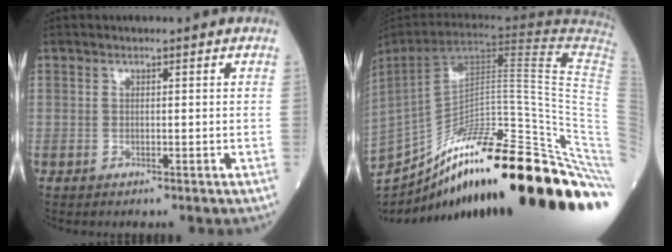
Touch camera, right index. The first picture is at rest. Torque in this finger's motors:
{"motor_torque": [-0.53, -1.61, 0.64, 0.18]}